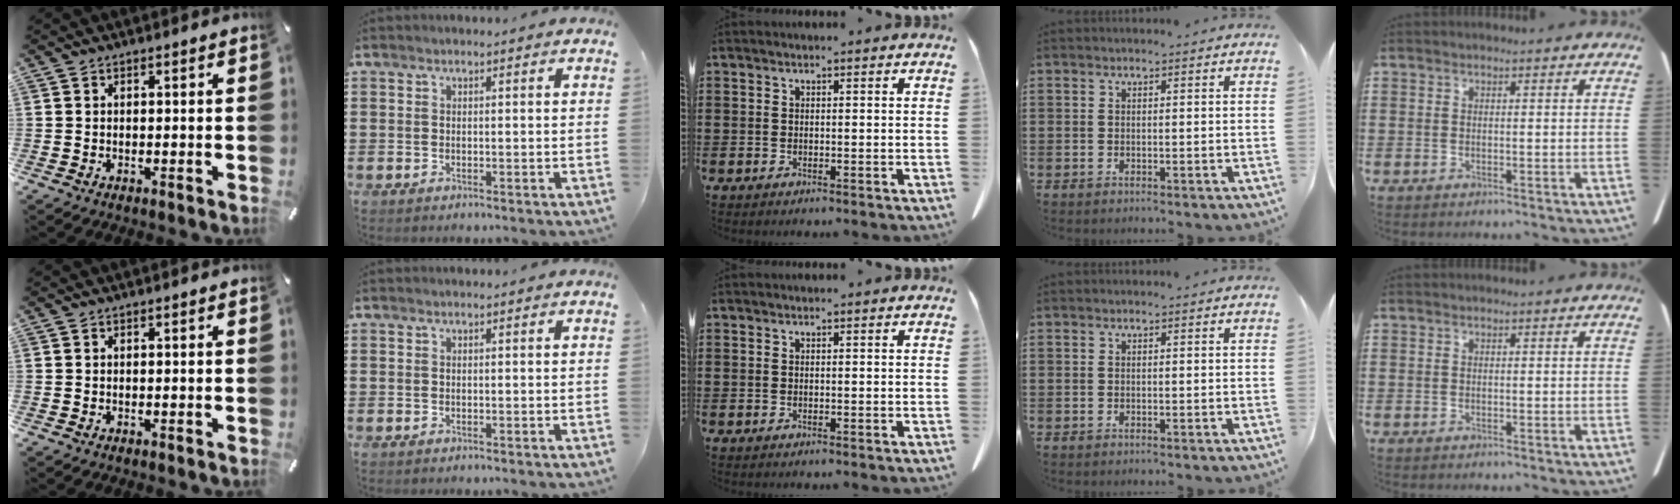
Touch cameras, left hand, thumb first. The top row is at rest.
{}